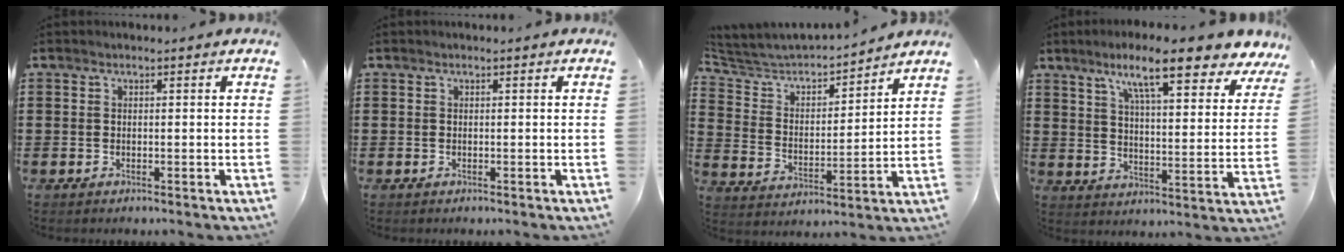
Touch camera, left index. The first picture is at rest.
{"total": 0.0}
{"total": 4.5, "force": [4.2, 1.3, 1.1], "torque": [-0.049, -0.031, 0.063]}
{"total": 10.4, "force": [7.6, 1.4, 7.0], "torque": [-0.130, -0.018, 0.127]}